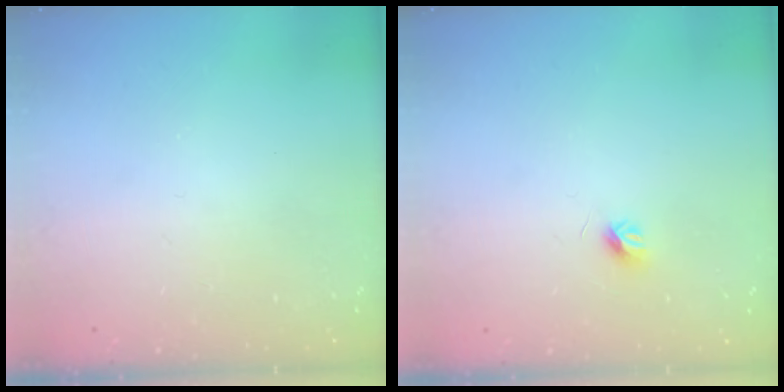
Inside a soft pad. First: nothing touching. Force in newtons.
{"total": 4.1, "press": 4.0, "slide": 0.6}